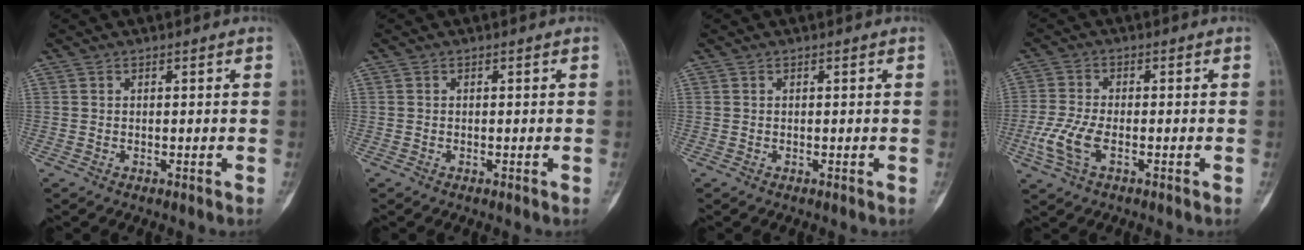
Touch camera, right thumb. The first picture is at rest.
{"total": 0.0}
{"total": 0.0}
{"total": 6.6, "force": [-2.2, 3.1, 5.5], "torque": [-0.135, 0.006, -0.044]}